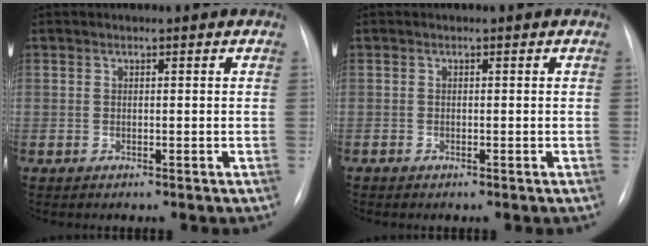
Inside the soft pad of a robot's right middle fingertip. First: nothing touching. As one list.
[{"total": 0.0}]